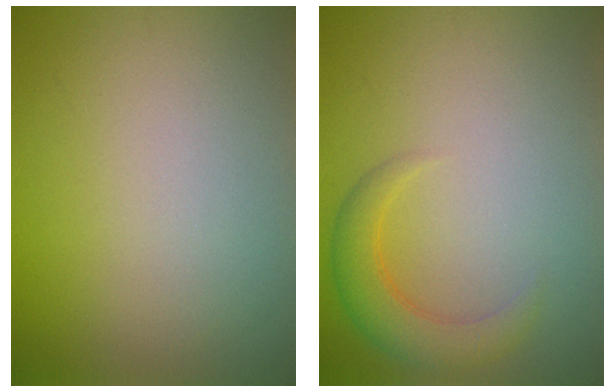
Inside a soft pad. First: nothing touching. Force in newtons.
{"total": 3.4, "press": 3.3, "slide": 0.3}